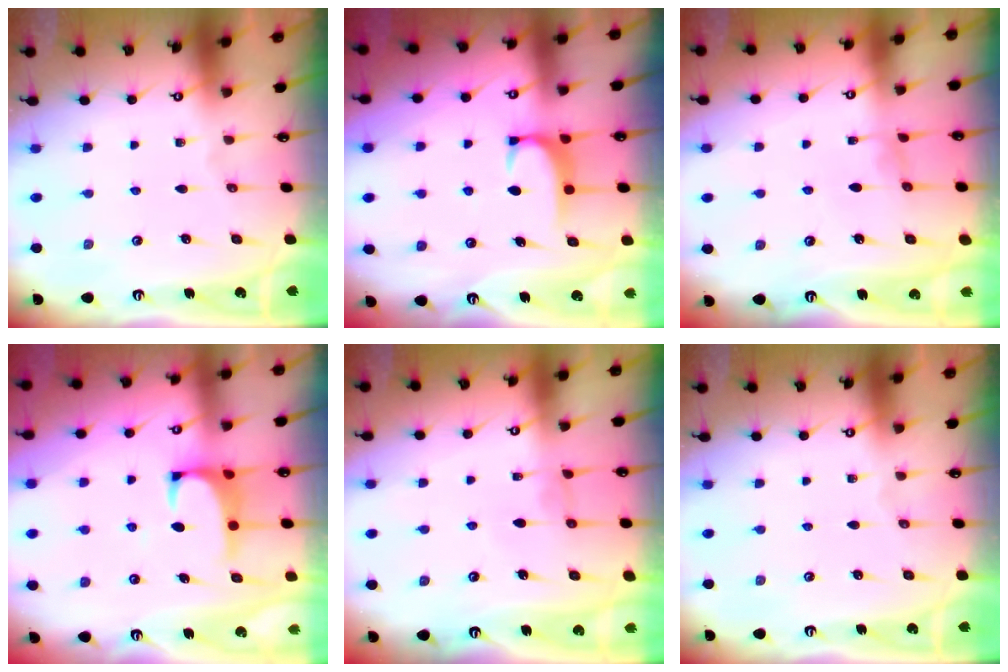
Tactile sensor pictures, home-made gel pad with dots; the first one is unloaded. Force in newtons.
{"total": 1.8, "press": 1.7, "slide": 0.5}
{"total": 1.0, "press": 0.9, "slide": 0.3}
{"total": 1.3, "press": 1.2, "slide": 0.5}
{"total": 0.6, "press": 0.5, "slide": 0.4}
{"total": 0.0}